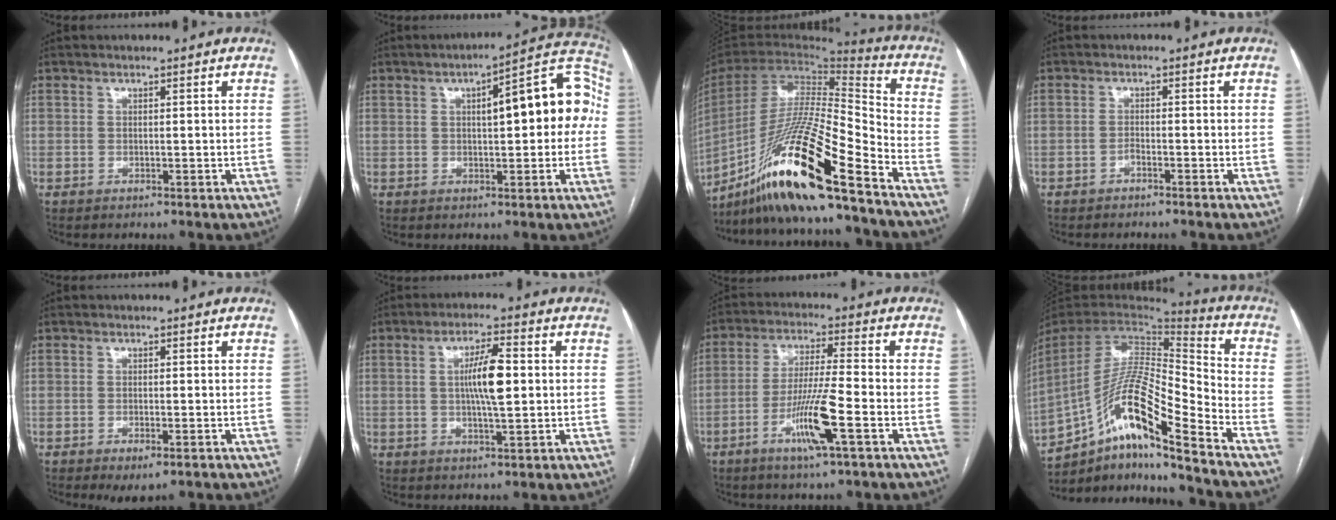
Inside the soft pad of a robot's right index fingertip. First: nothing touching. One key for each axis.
{"total": 13.5, "fx": 1.7, "fy": 3.7, "fz": 12.9, "tx": -0.161, "ty": 0.047, "tz": 0.020}
{"total": 22.6, "fx": -15.8, "fy": 0.3, "fz": 16.2, "tx": -0.319, "ty": -0.031, "tz": -0.292}
{"total": 1.1, "fx": -1.0, "fy": -0.1, "fz": 0.4, "tx": -0.009, "ty": 0.003, "tz": -0.018}
{"total": 3.3, "fx": -2.0, "fy": 0.7, "fz": 2.5, "tx": -0.035, "ty": -0.006, "tz": -0.024}
{"total": 7.1, "fx": 0.6, "fy": 0.9, "fz": 7.0, "tx": -0.128, "ty": 0.006, "tz": 0.009}
{"total": 9.8, "fx": -4.0, "fy": -0.2, "fz": 8.9, "tx": -0.173, "ty": -0.010, "tz": -0.076}
{"total": 18.5, "fx": -12.5, "fy": 0.5, "fz": 13.7, "tx": -0.276, "ty": 0.002, "tz": -0.230}